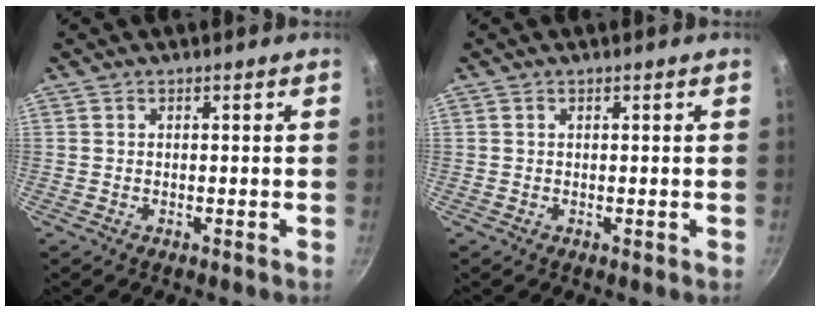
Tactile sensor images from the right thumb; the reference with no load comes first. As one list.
[{"total": 0.0}]